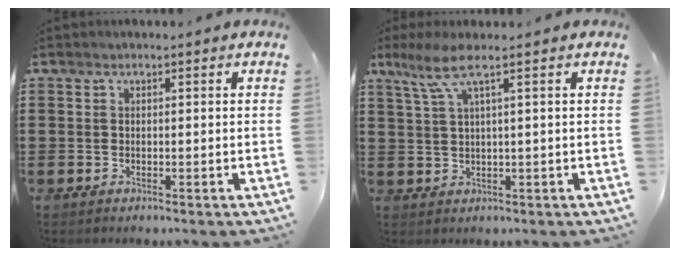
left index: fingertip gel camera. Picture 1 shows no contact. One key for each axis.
{"total": 5.1, "fx": 2.1, "fy": 0.3, "fz": 4.6, "tx": -0.102, "ty": -0.002, "tz": 0.033}